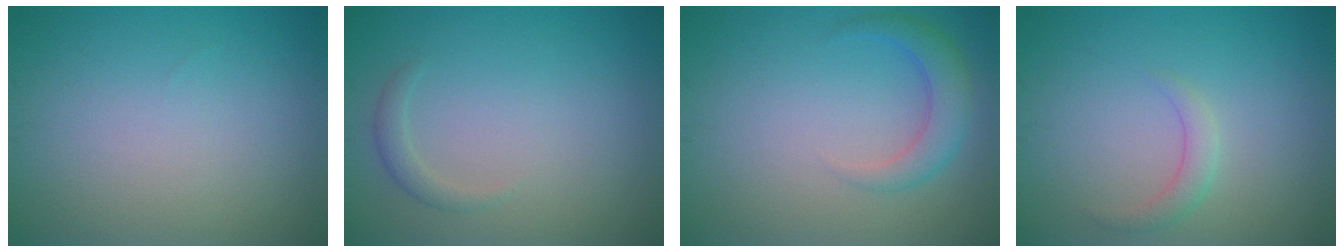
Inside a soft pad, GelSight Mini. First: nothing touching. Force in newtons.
{"total": 1.2, "press": 1.2, "slide": 0.1}
{"total": 2.9, "press": 2.9, "slide": 0.2}
{"total": 1.6, "press": 1.6, "slide": 0.1}